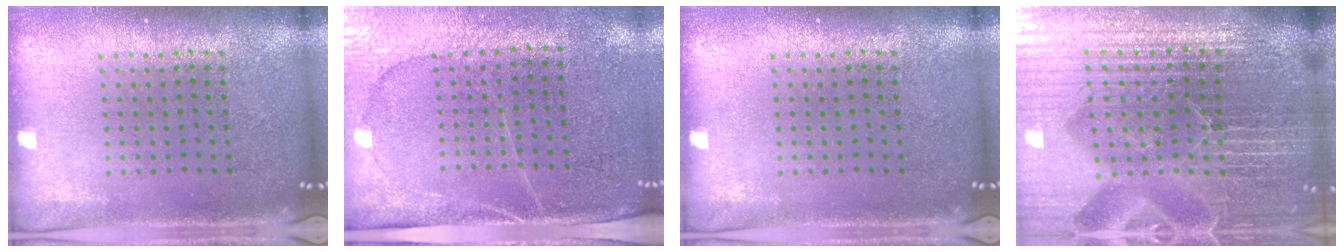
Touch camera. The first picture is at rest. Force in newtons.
{"total": 3.0, "press": 2.7, "slide": 1.3}
{"total": 0.0}
{"total": 7.0, "press": 6.2, "slide": 3.4}